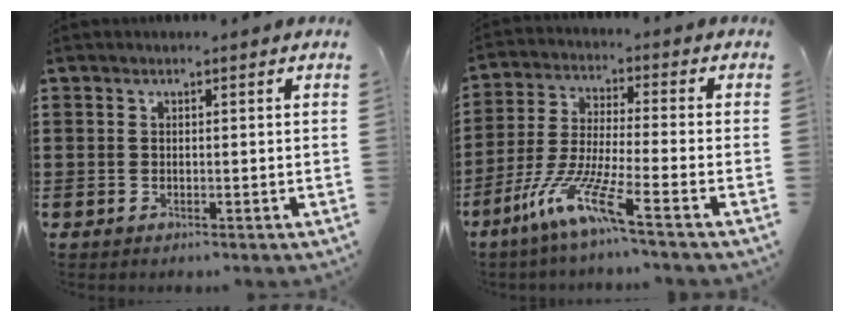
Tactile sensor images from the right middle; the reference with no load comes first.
{"total": 9.8, "force": [-6.5, 0.6, 7.3], "torque": [-0.165, -0.017, -0.133]}